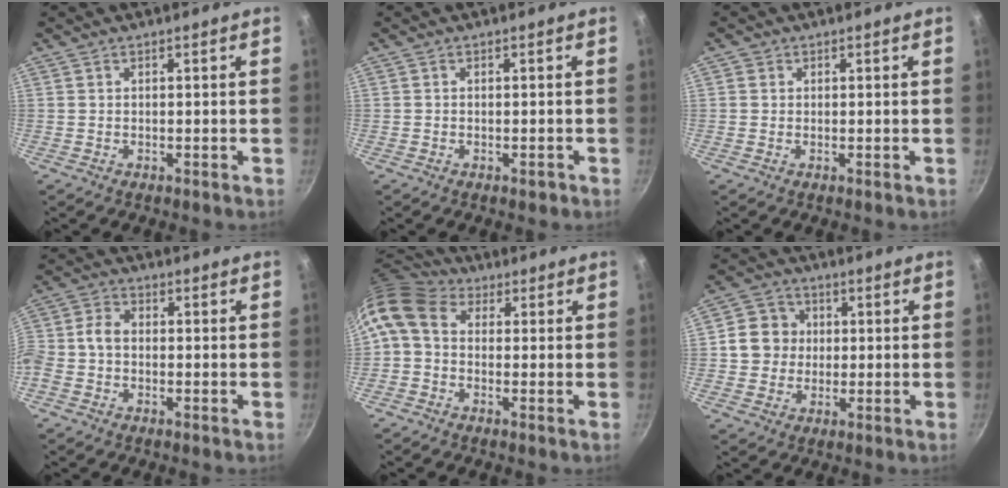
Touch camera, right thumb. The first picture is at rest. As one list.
[{"total": 1.1, "force": [-0.6, 0.6, 0.7], "torque": [-0.010, 0.003, -0.008]}, {"total": 1.2, "force": [0.2, 1.2, 0.2], "torque": [0.002, 0.000, -0.001]}, {"total": 5.5, "force": [-1.3, 4.0, 3.4], "torque": [-0.075, 0.026, -0.042]}, {"total": 10.3, "force": [1.4, 7.8, 6.6], "torque": [-0.132, 0.027, 0.006]}, {"total": 7.6, "force": [0.7, 7.1, 2.6], "torque": [-0.009, 0.011, -0.001]}]